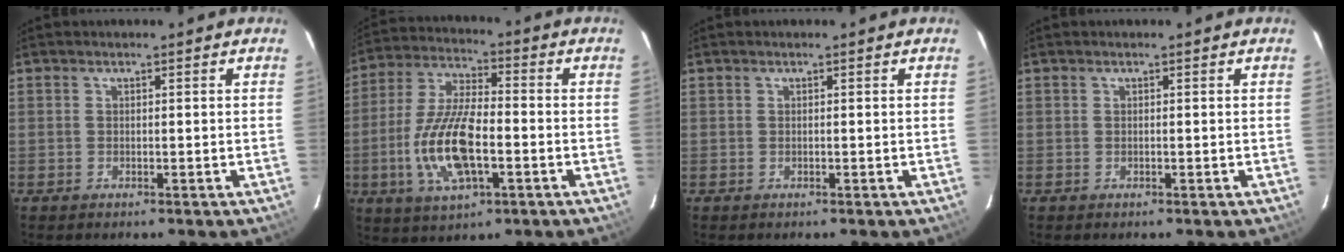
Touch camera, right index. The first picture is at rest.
{"total": 15.1, "force": [-3.8, 5.8, 13.4], "torque": [-0.284, -0.005, -0.072]}
{"total": 0.0}
{"total": 0.0}